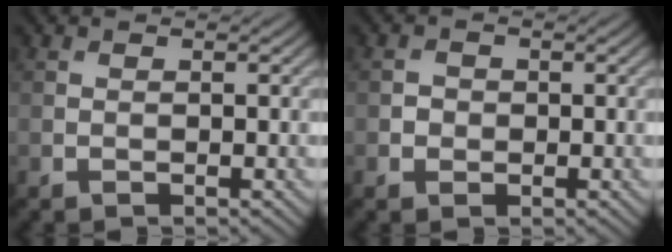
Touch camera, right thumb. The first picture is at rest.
{"total": 1.2, "force": [-0.2, 1.2, 0.3], "torque": [-0.002, -0.002, -0.007]}